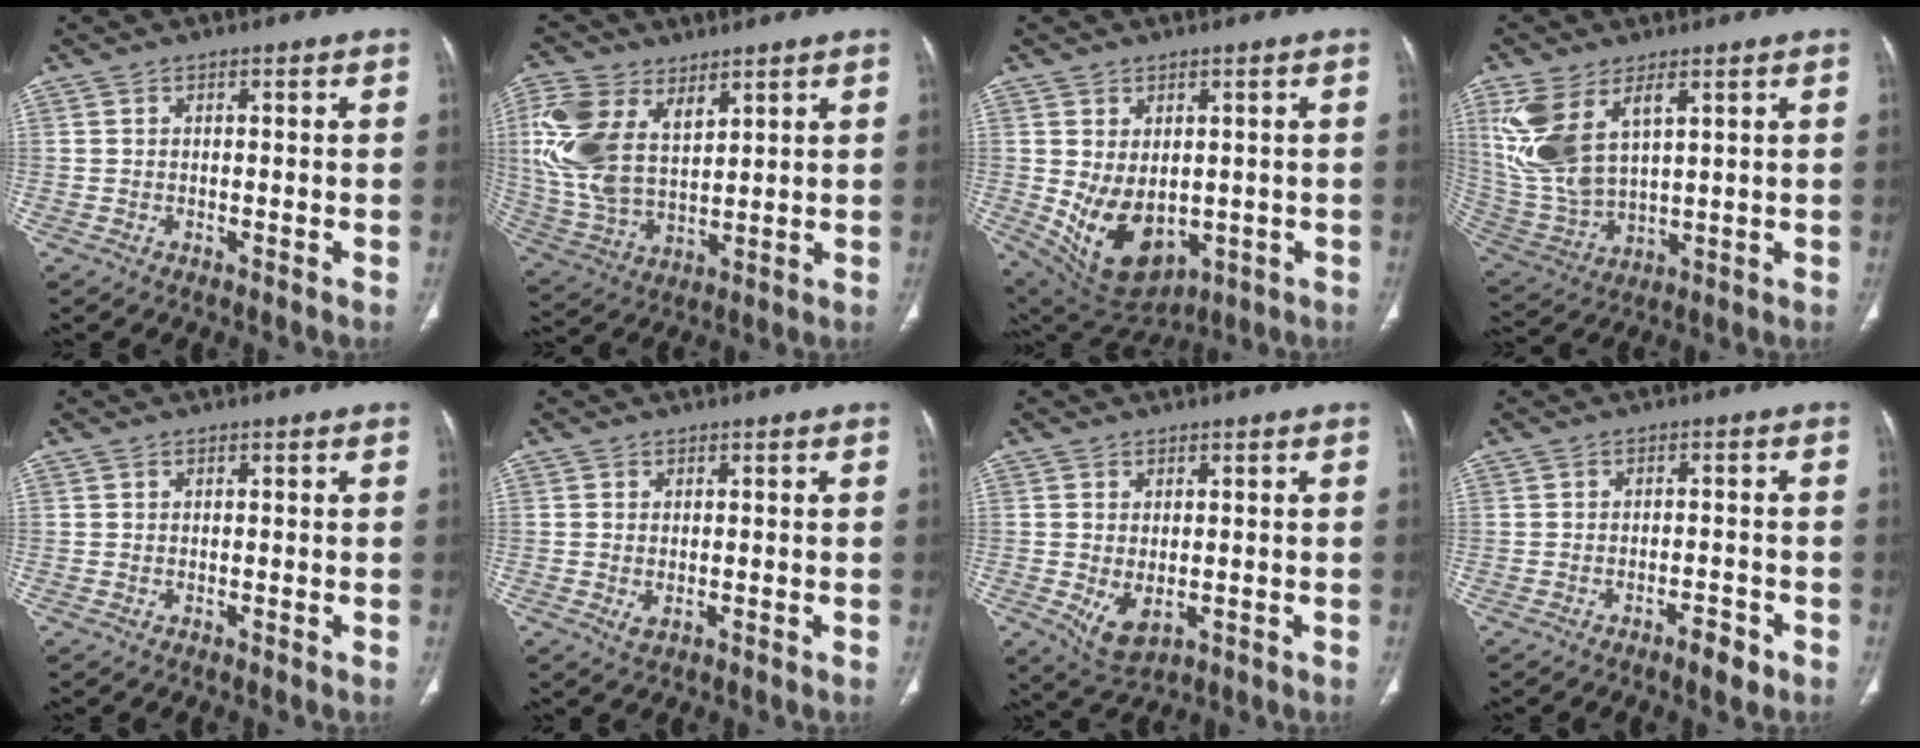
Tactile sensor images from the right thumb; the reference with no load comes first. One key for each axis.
{"total": 15.1, "fx": 5.9, "fy": 9.2, "fz": 10.5, "tx": -0.222, "ty": -0.018, "tz": 0.127}
{"total": 12.5, "fx": -1.3, "fy": 8.3, "fz": 9.2, "tx": -0.141, "ty": -0.012, "tz": 0.016}
{"total": 13.8, "fx": 5.8, "fy": 7.1, "fz": 10.4, "tx": -0.223, "ty": -0.016, "tz": 0.135}
{"total": 0.0}
{"total": 1.5, "fx": -0.3, "fy": 0.9, "fz": 1.2, "tx": -0.026, "ty": -0.005, "tz": -0.001}
{"total": 5.3, "fx": -1.0, "fy": 3.2, "fz": 4.1, "tx": -0.072, "ty": -0.011, "tz": -0.001}
{"total": 3.3, "fx": -2.2, "fy": 1.1, "fz": 2.2, "tx": -0.027, "ty": 0.013, "tz": -0.031}